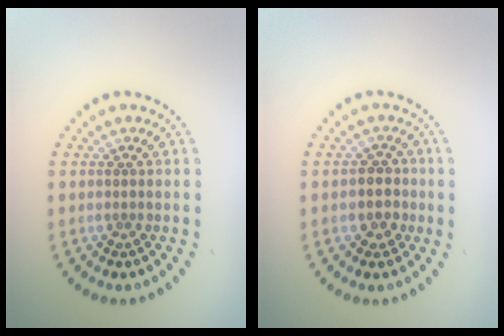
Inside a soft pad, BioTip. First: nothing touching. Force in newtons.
{"total": 2.1, "press": 1.9, "slide": 0.8}